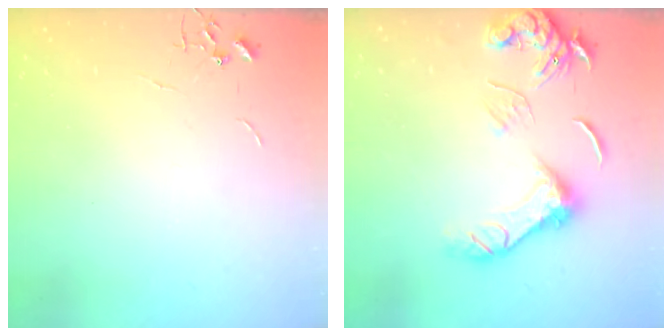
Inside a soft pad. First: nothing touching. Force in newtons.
{"total": 13.0, "press": 12.9, "slide": 1.4}